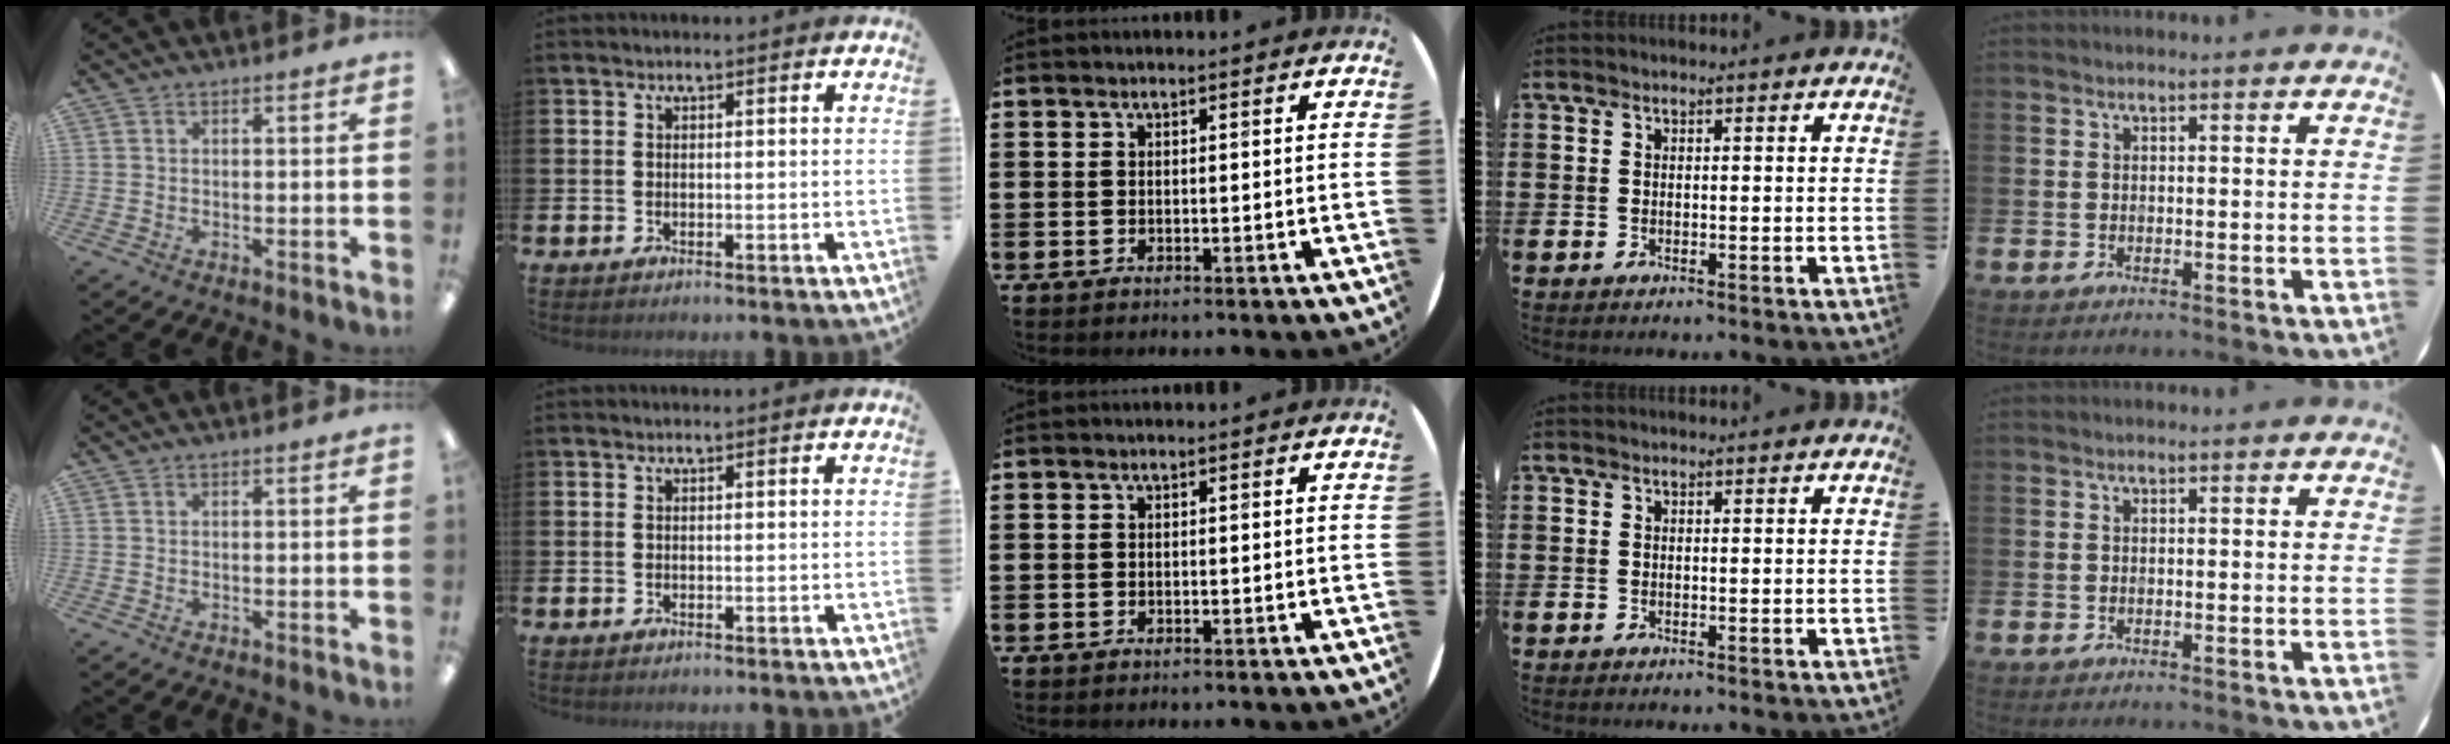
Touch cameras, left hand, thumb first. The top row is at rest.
{}